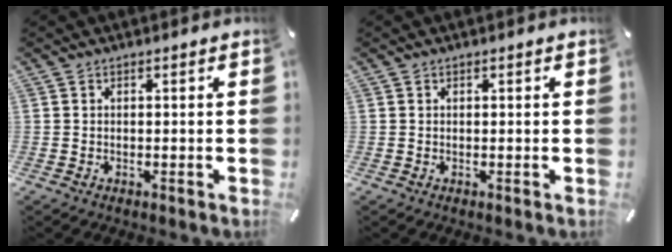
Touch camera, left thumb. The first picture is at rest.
{"total": 0.0}